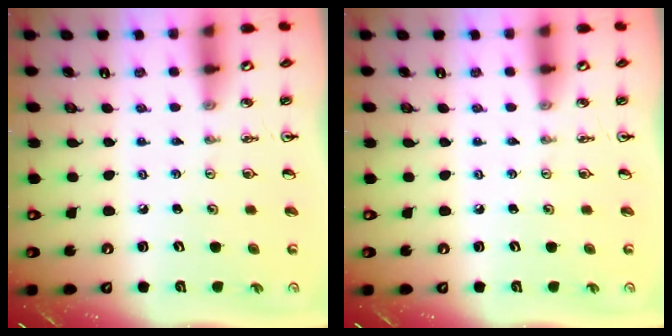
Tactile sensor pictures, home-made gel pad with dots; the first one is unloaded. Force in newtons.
{"total": 0.0}